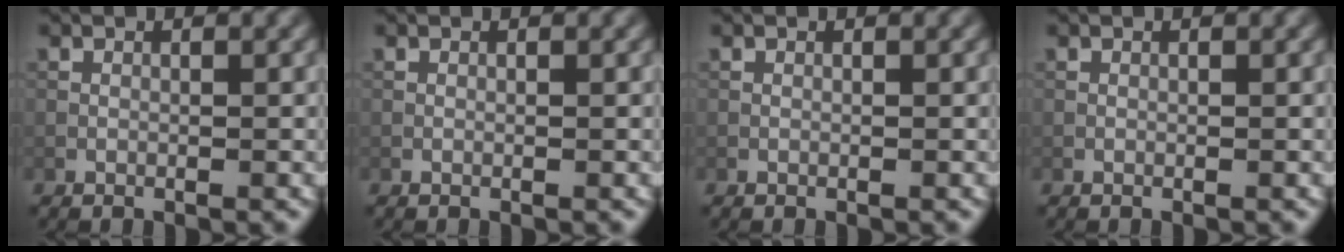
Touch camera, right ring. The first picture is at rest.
{"total": 0.0}
{"total": 0.0}
{"total": 0.0}